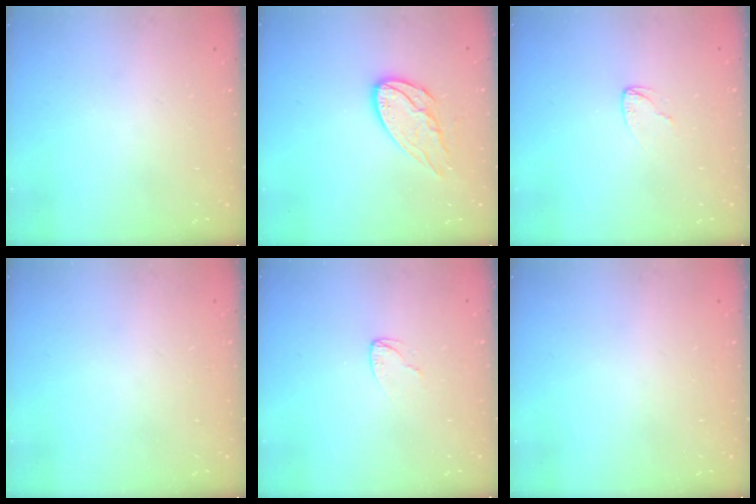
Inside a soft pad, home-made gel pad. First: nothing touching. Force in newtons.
{"total": 10.9, "press": 10.9, "slide": 0.6}
{"total": 3.6, "press": 3.6, "slide": 0.3}
{"total": 0.0}
{"total": 3.6, "press": 3.6, "slide": 0.3}
{"total": 0.0}